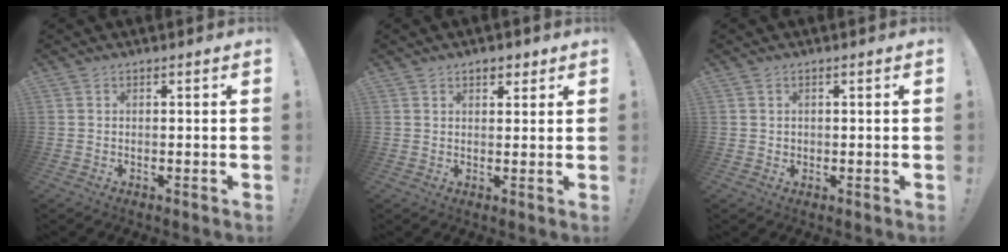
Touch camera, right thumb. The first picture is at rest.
{"total": 2.9, "force": [2.0, 1.8, 1.3], "torque": [-0.006, -0.007, 0.031]}
{"total": 1.0, "force": [0.1, 1.0, 0.2], "torque": [-0.002, 0.001, 0.001]}